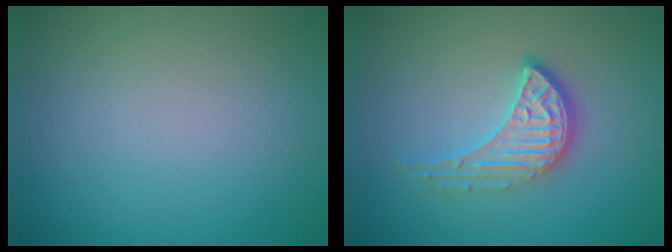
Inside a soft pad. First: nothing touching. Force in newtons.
{"total": 3.3, "press": 2.9, "slide": 1.4}